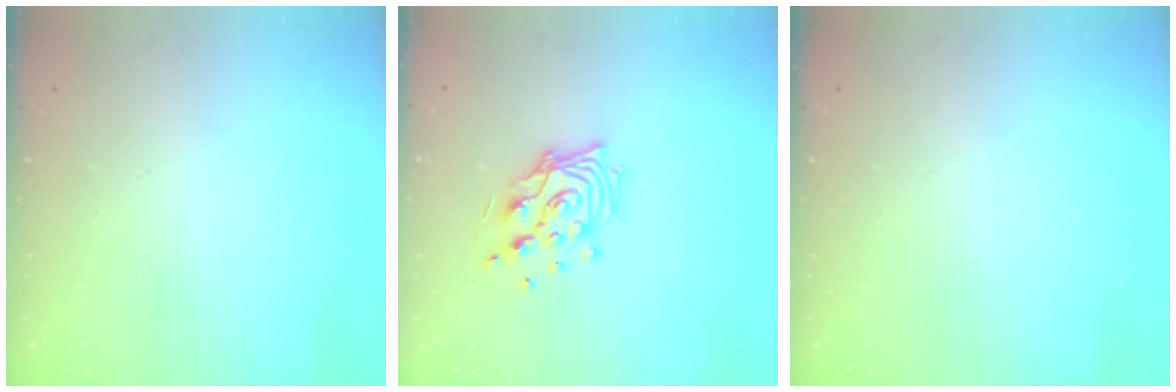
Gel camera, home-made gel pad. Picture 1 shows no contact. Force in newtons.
{"total": 12.6, "press": 12.5, "slide": 1.7}
{"total": 0.0}